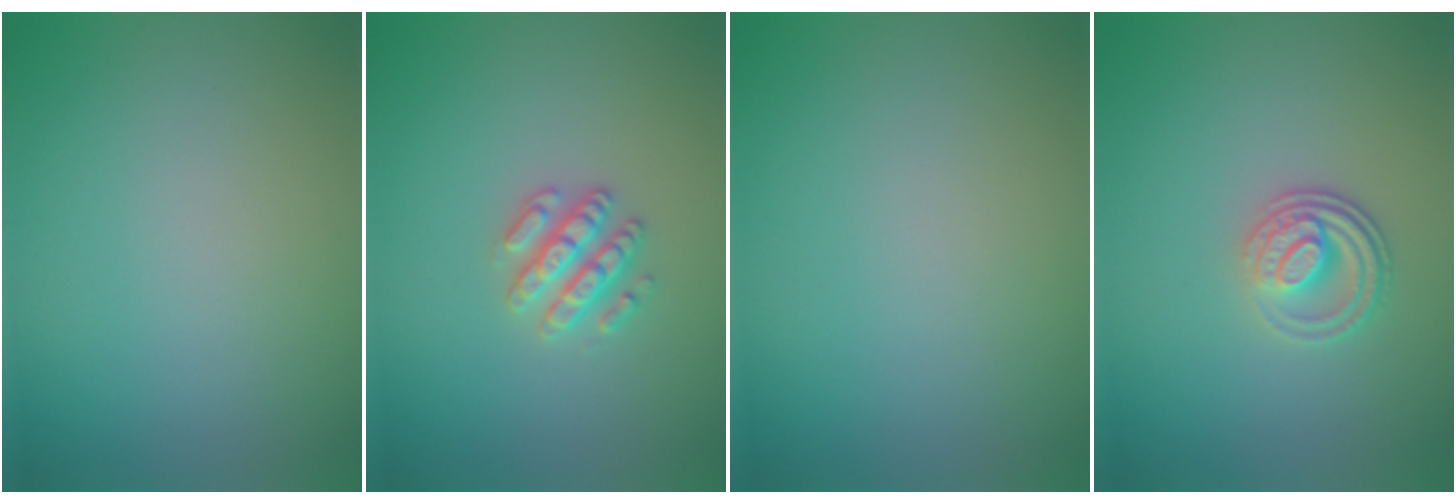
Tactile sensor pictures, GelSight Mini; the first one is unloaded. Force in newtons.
{"total": 2.6, "press": 2.6, "slide": 0.3}
{"total": 0.0}
{"total": 3.0, "press": 2.4, "slide": 1.8}